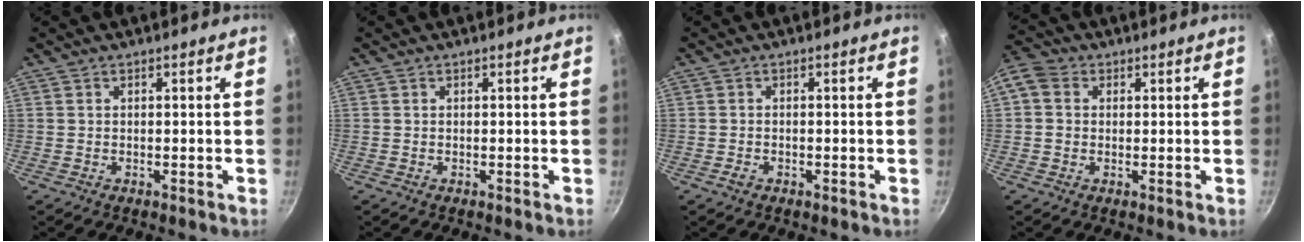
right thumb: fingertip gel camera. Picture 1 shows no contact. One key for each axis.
{"total": 0.0}
{"total": 1.2, "fx": -0.6, "fy": 0.7, "fz": 0.7, "tx": -0.017, "ty": 0.002, "tz": -0.014}
{"total": 7.5, "fx": 1.2, "fy": 6.3, "fz": 3.8, "tx": -0.078, "ty": 0.017, "tz": 0.008}